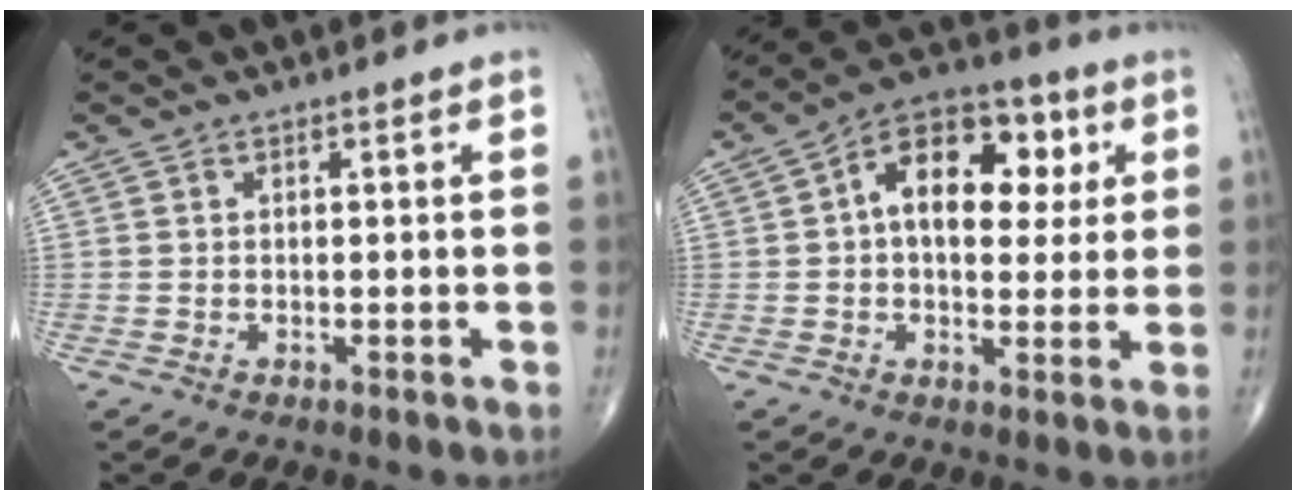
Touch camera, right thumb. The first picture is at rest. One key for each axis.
{"total": 15.2, "fx": 3.3, "fy": 9.4, "fz": 11.5, "tx": -0.140, "ty": 0.020, "tz": 0.041}